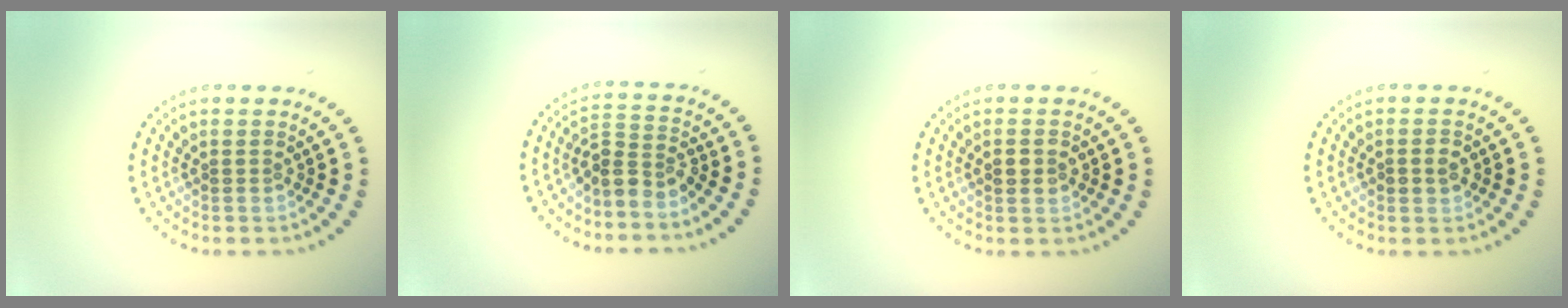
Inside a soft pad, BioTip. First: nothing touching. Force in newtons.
{"total": 2.7, "press": 2.0, "slide": 1.9}
{"total": 2.0, "press": 2.0, "slide": 0.1}
{"total": 1.5, "press": 1.4, "slide": 0.3}